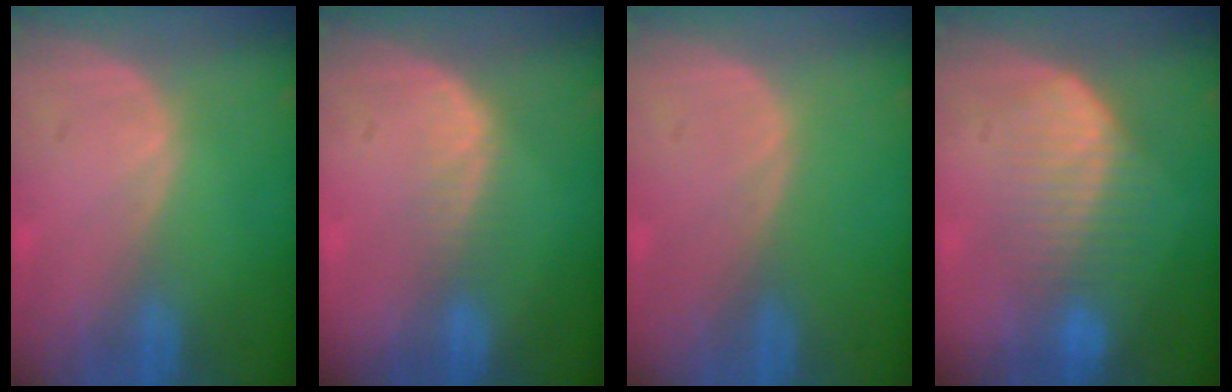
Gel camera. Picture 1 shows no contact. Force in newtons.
{"total": 2.5, "press": 2.0, "slide": 1.6}
{"total": 0.0}
{"total": 6.8, "press": 6.6, "slide": 1.5}